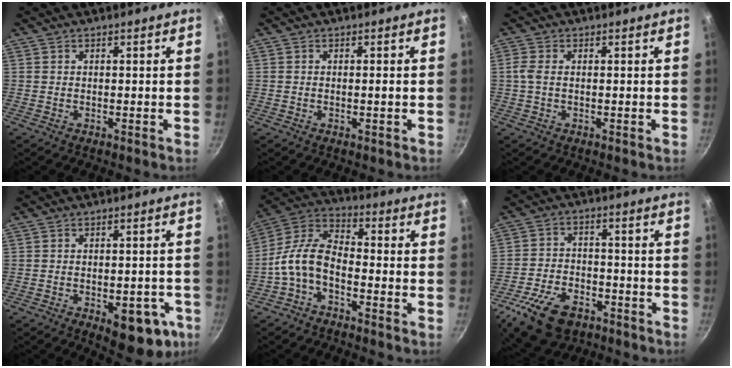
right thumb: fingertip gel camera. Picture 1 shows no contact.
{"total": 0.9, "force": [-0.1, 0.0, 0.9], "torque": [-0.020, 0.003, -0.003]}
{"total": 2.4, "force": [0.0, 1.4, 1.9], "torque": [-0.049, 0.005, -0.004]}
{"total": 12.6, "force": [-5.0, 6.2, 9.8], "torque": [-0.076, 0.012, -0.055]}
{"total": 9.9, "force": [-3.9, 5.4, 7.3], "torque": [-0.143, 0.053, -0.092]}
{"total": 14.5, "force": [-8.4, 8.6, 8.2], "torque": [-0.138, 0.040, -0.142]}